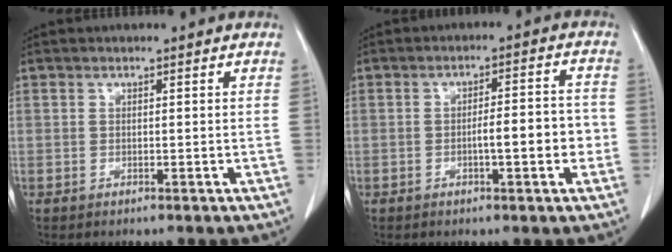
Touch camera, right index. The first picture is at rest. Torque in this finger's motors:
{"motor_torque": [0.94, -0.32, 0.43, 0.06]}